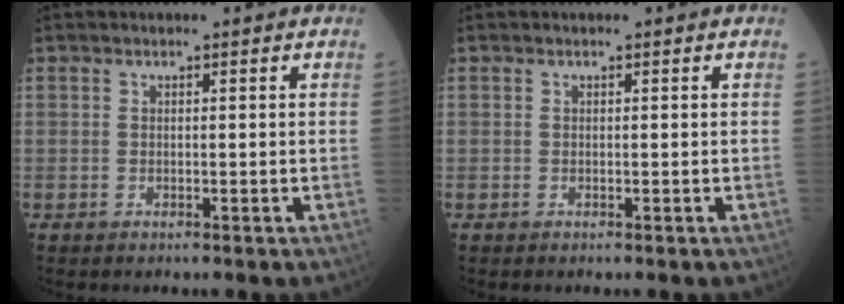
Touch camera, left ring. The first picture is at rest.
{"total": 0.0}